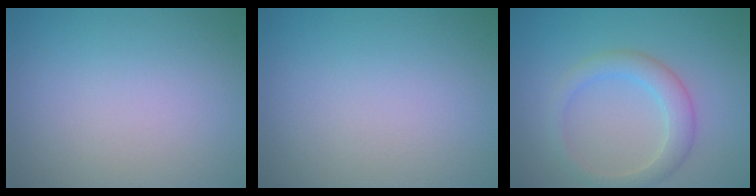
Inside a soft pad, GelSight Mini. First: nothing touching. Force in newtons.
{"total": 0.0}
{"total": 3.0, "press": 3.0, "slide": 0.0}